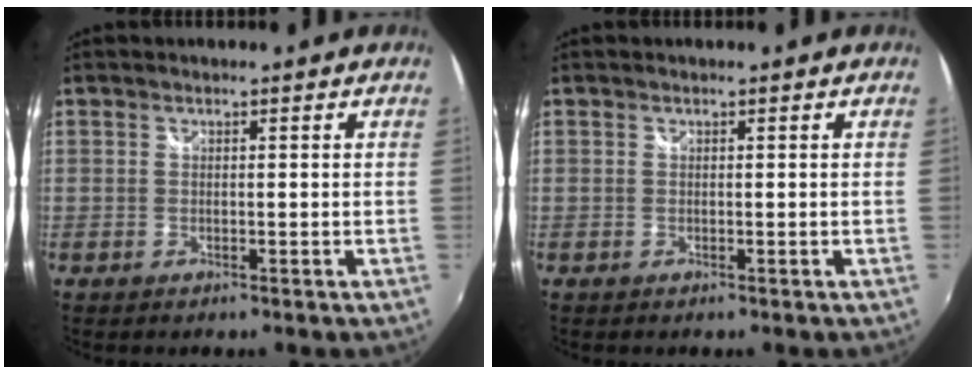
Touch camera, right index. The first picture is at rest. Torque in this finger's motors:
{"motor_torque": [0.02, 0.02, 0.00, 0.00]}